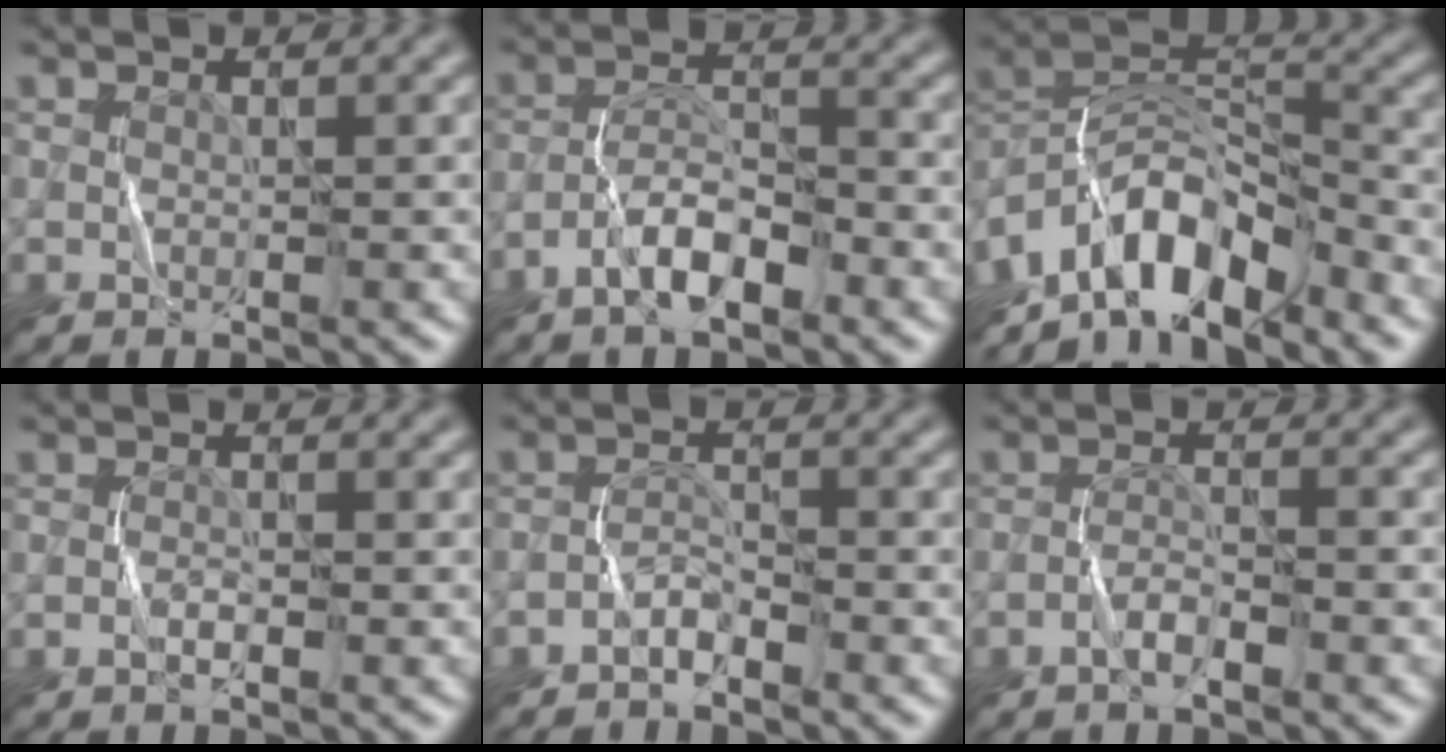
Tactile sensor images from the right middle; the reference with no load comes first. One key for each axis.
{"total": 4.1, "fx": -2.6, "fy": 1.3, "fz": 3.0, "tx": -0.053, "ty": 0.011, "tz": -0.053}
{"total": 9.6, "fx": -6.8, "fy": 3.8, "fz": 5.6, "tx": -0.084, "ty": 0.008, "tz": -0.138}
{"total": 0.8, "fx": -0.4, "fy": 0.2, "fz": 0.7, "tx": -0.013, "ty": 0.001, "tz": -0.010}
{"total": 1.5, "fx": -1.4, "fy": 0.3, "fz": 0.7, "tx": -0.013, "ty": 0.008, "tz": -0.030}
{"total": 2.0, "fx": -1.3, "fy": 0.4, "fz": 1.5, "tx": -0.029, "ty": 0.007, "tz": -0.030}